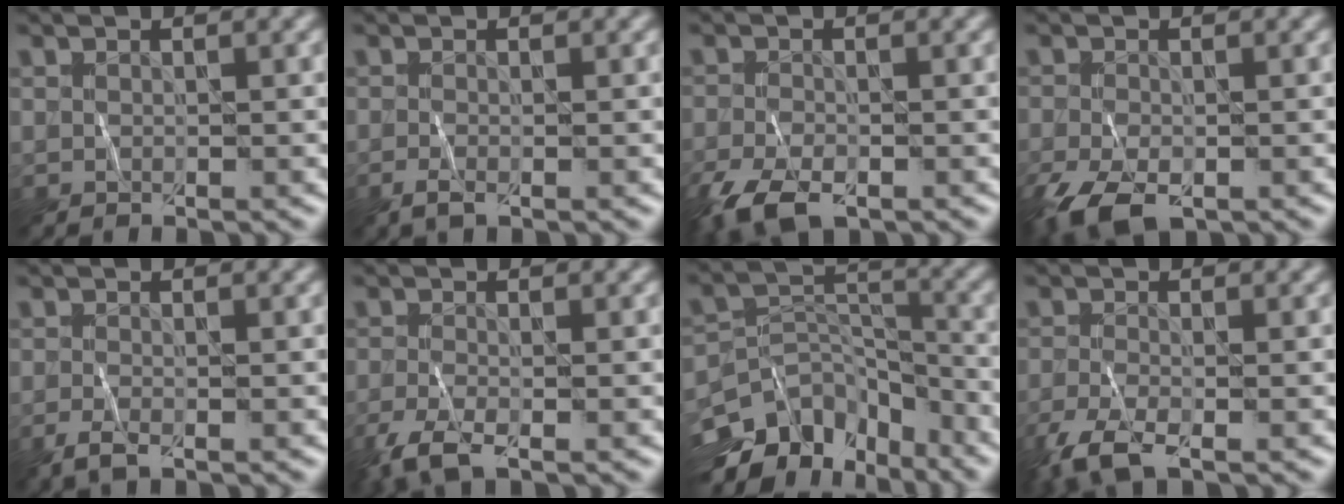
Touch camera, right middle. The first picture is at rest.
{"total": 1.4, "force": [-0.7, 0.4, 1.2], "torque": [-0.026, -0.003, -0.016]}
{"total": 5.4, "force": [-3.5, 2.4, 3.3], "torque": [-0.069, -0.015, -0.071]}
{"total": 5.6, "force": [-3.2, 2.8, 3.6], "torque": [-0.080, -0.014, -0.059]}
{"total": 1.9, "force": [-1.1, 0.5, 1.5], "torque": [-0.035, -0.002, -0.024]}
{"total": 3.6, "force": [-2.2, 1.2, 2.6], "torque": [-0.064, -0.010, -0.051]}
{"total": 10.0, "force": [-6.5, 6.0, 4.7], "torque": [-0.080, 0.009, -0.117]}
{"total": 4.2, "force": [-2.6, 1.3, 3.0], "torque": [-0.072, -0.012, -0.061]}